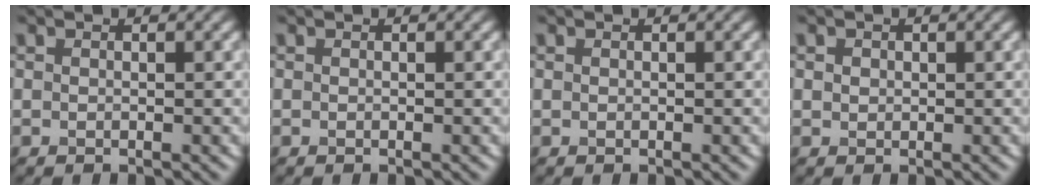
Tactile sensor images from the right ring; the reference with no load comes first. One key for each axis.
{"total": 0.0}
{"total": 0.0}
{"total": 0.7, "fx": 0.2, "fy": 0.6, "fz": 0.2, "tx": -0.001, "ty": -0.002, "tz": 0.004}